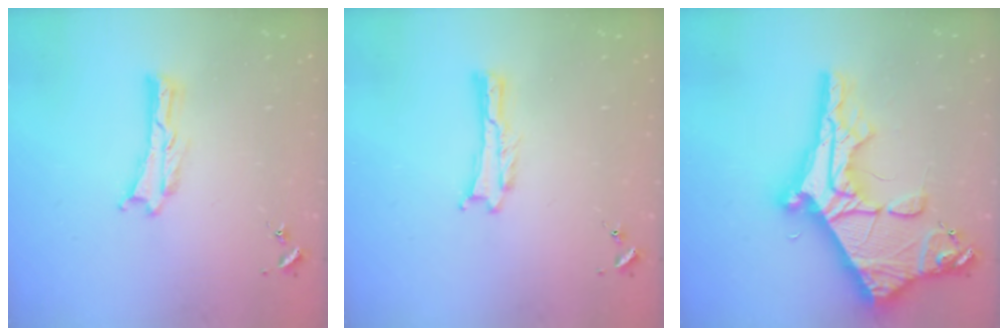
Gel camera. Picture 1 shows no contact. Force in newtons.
{"total": 0.0}
{"total": 12.9, "press": 12.9, "slide": 1.3}